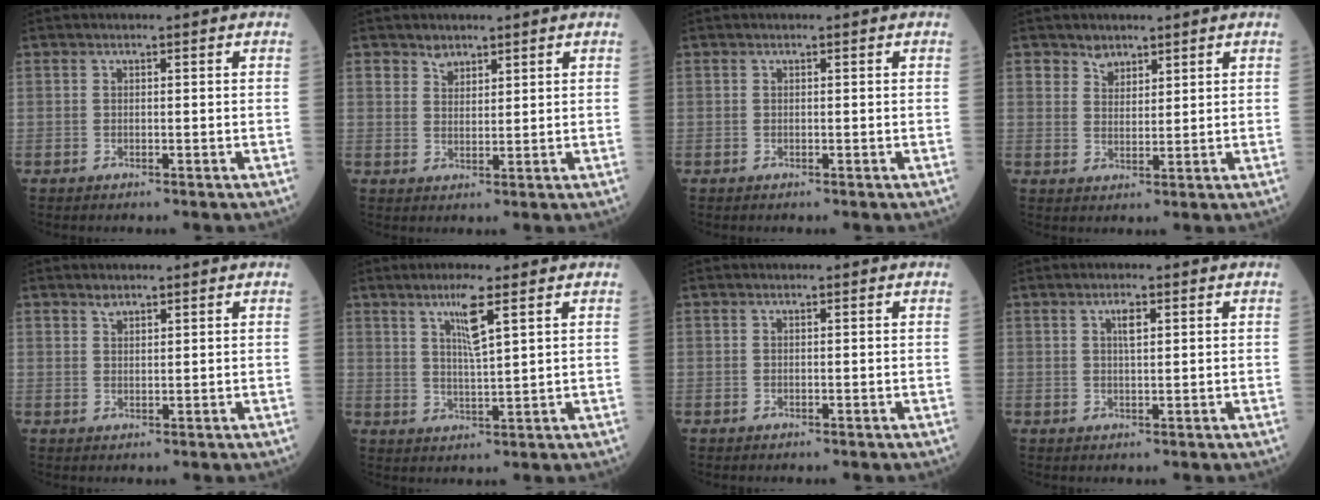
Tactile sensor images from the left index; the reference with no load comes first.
{"total": 2.3, "force": [1.8, 1.4, 0.5], "torque": [-0.010, -0.001, 0.033]}
{"total": 0.0}
{"total": 2.7, "force": [2.1, 1.8, 0.3], "torque": [-0.007, -0.002, 0.037]}
{"total": 1.5, "force": [1.2, 0.6, 0.5], "torque": [-0.014, 0.002, 0.024]}
{"total": 5.2, "force": [2.8, 0.2, 4.3], "torque": [-0.084, -0.005, 0.055]}
{"total": 0.0}
{"total": 2.1, "force": [0.9, 0.5, 1.8], "torque": [-0.037, -0.001, 0.017]}